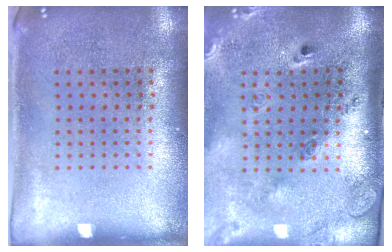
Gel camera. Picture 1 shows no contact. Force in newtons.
{"total": 2.8, "press": 2.0, "slide": 1.9}